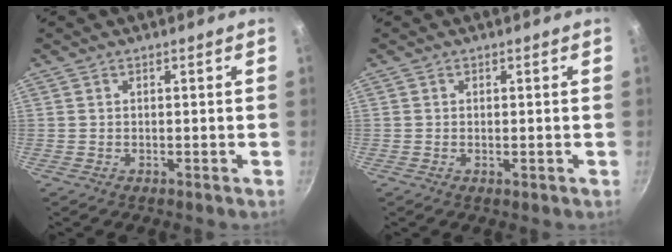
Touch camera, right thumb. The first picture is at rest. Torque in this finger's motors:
{"motor_torque": [-0.39, -0.08, -0.25, 0.11, -0.03]}